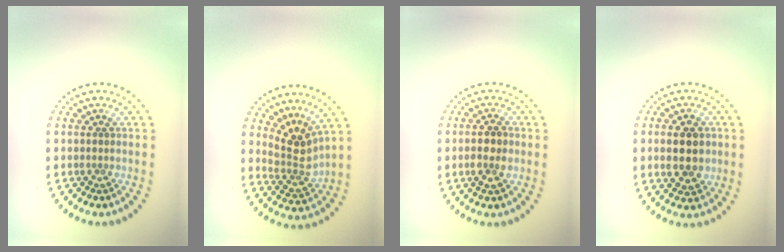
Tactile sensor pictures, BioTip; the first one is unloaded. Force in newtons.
{"total": 3.3, "press": 2.4, "slide": 2.2}
{"total": 2.5, "press": 2.5, "slide": 0.4}
{"total": 4.6, "press": 4.6, "slide": 0.2}